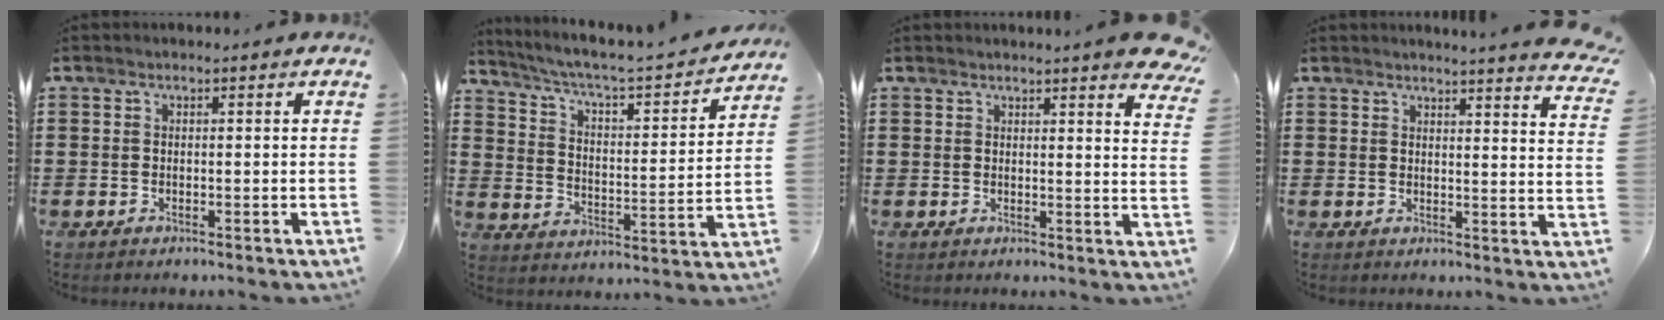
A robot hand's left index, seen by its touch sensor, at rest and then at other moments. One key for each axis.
{"total": 3.7, "fx": 3.1, "fy": 0.5, "fz": 2.0, "tx": -0.059, "ty": -0.034, "tz": 0.039}
{"total": 3.8, "fx": 3.5, "fy": -0.4, "fz": 1.4, "tx": -0.024, "ty": -0.018, "tz": 0.060}
{"total": 3.5, "fx": 3.3, "fy": -0.7, "fz": 0.9, "tx": -0.024, "ty": -0.021, "tz": 0.056}